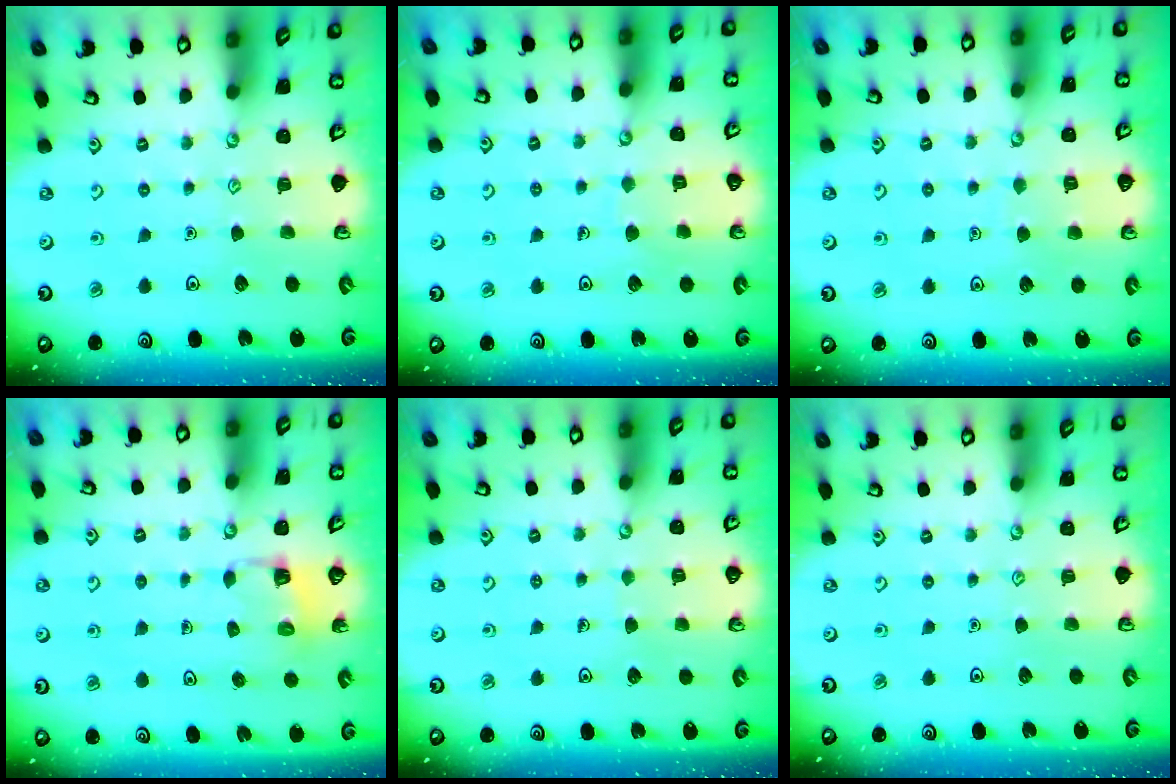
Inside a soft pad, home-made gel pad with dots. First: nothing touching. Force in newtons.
{"total": 5.1, "press": 5.1, "slide": 0.3}
{"total": 5.0, "press": 4.9, "slide": 0.4}
{"total": 3.1, "press": 3.0, "slide": 0.3}
{"total": 2.5, "press": 2.5, "slide": 0.2}
{"total": 0.0}